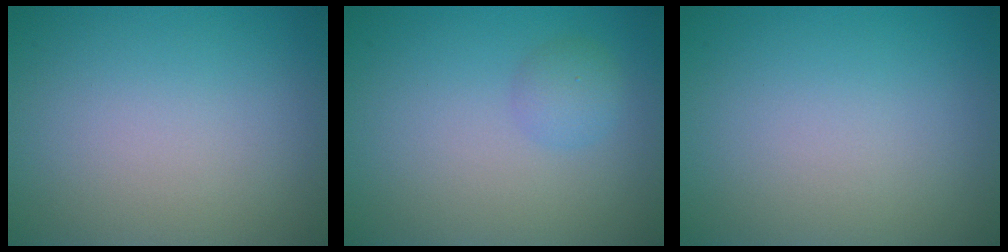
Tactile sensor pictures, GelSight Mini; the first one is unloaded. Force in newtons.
{"total": 1.6, "press": 1.6, "slide": 0.1}
{"total": 0.0}